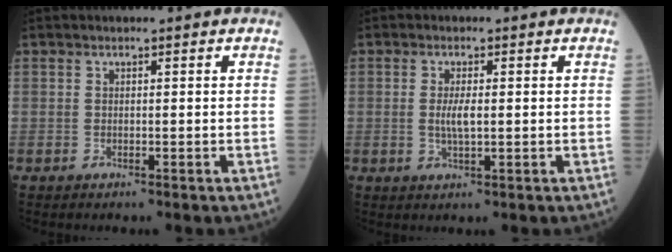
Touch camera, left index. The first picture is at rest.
{"total": 2.8, "force": [0.0, 0.6, 2.7], "torque": [-0.058, -0.003, 0.002]}